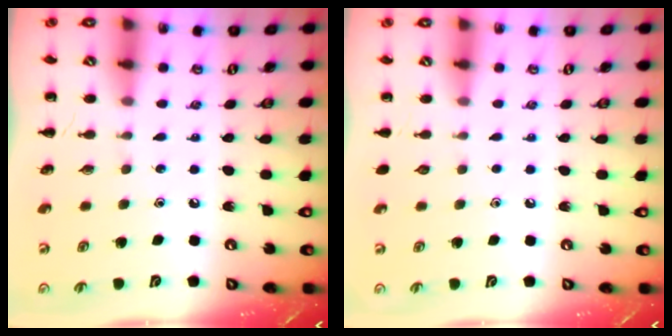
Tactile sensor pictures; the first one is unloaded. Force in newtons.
{"total": 0.0}